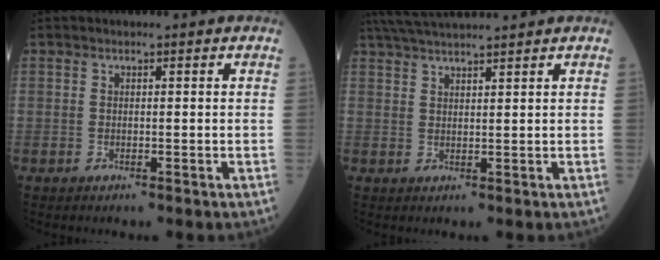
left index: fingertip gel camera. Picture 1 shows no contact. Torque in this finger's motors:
{"motor_torque": [-0.19, -0.24, 0.02, 0.01]}